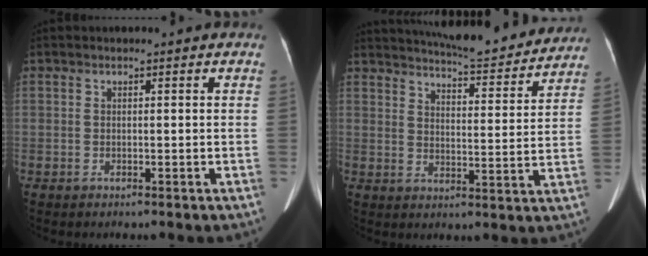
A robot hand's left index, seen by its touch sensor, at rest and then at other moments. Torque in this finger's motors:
{"motor_torque": [0.31, -0.56, 0.07, 0.06]}